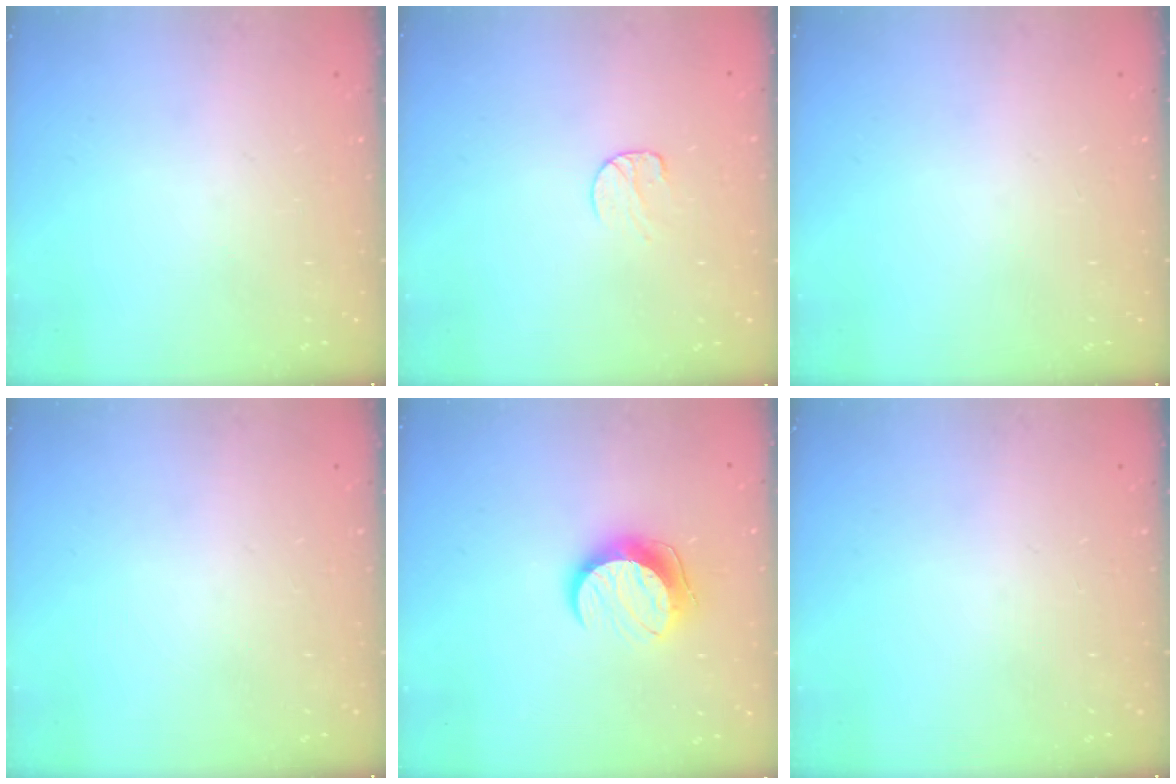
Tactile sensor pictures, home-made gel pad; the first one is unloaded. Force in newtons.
{"total": 6.8, "press": 6.8, "slide": 0.5}
{"total": 0.0}
{"total": 0.0}
{"total": 10.6, "press": 10.5, "slide": 0.7}
{"total": 0.0}